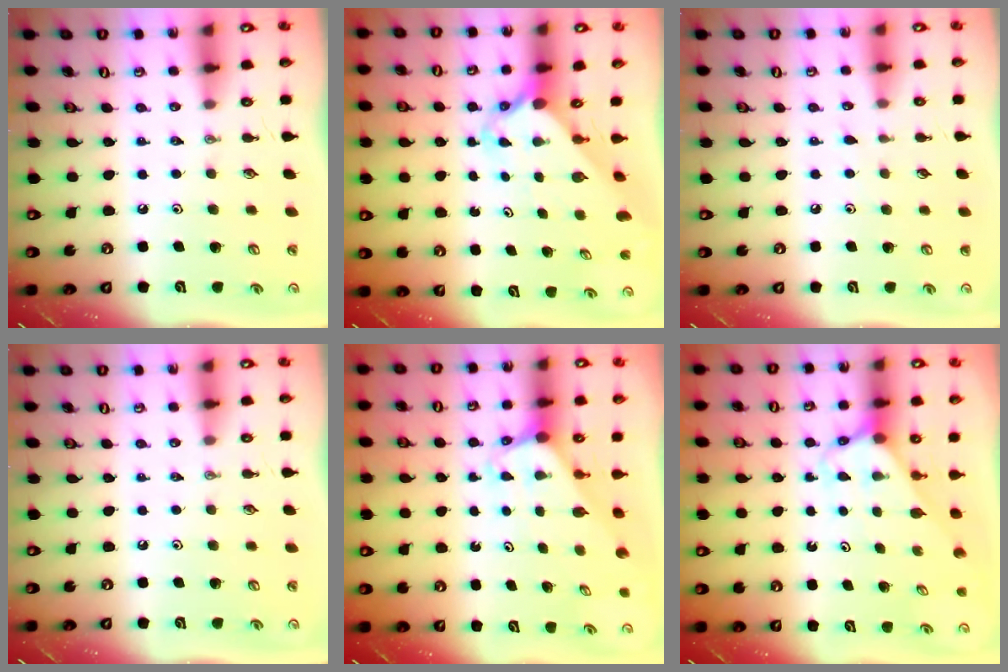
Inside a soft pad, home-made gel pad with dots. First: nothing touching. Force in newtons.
{"total": 2.6, "press": 2.6, "slide": 0.2}
{"total": 2.2, "press": 2.2, "slide": 0.3}
{"total": 0.0}
{"total": 1.9, "press": 1.9, "slide": 0.1}
{"total": 3.0, "press": 3.0, "slide": 0.2}